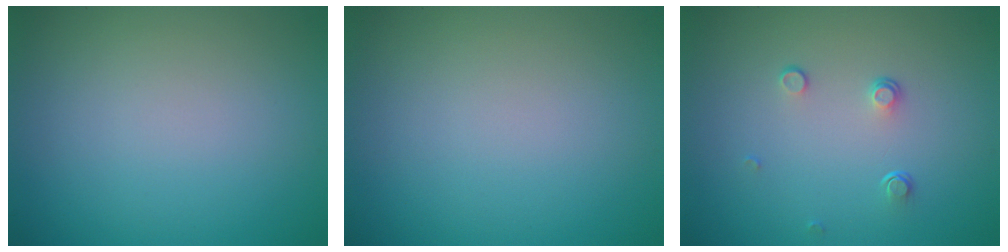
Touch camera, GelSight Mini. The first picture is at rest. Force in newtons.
{"total": 0.0}
{"total": 1.0, "press": 0.7, "slide": 0.8}